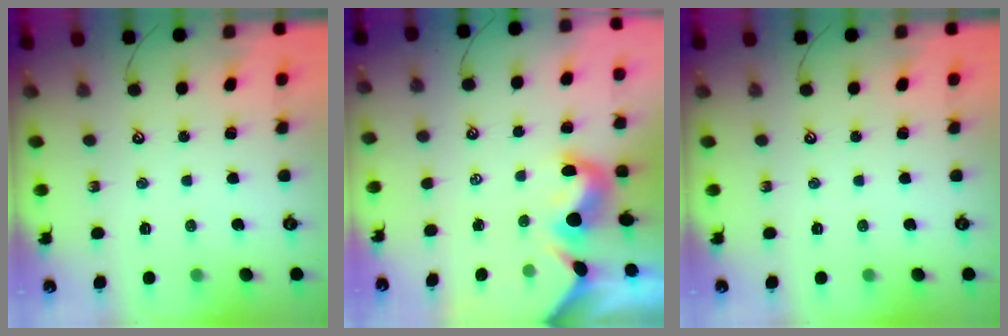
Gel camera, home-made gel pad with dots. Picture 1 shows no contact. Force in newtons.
{"total": 2.1, "press": 1.9, "slide": 1.0}
{"total": 0.0}